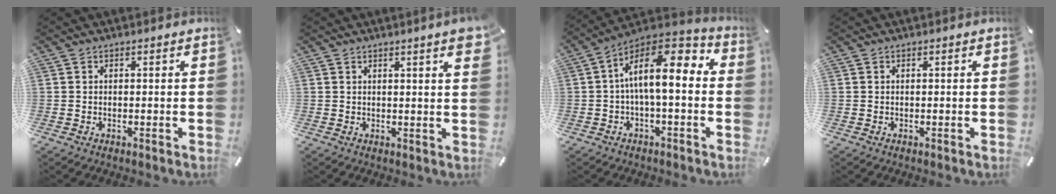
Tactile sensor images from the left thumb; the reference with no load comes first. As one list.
[{"total": 3.6, "force": [2.0, 0.4, 3.0], "torque": [-0.045, -0.009, 0.031]}, {"total": 13.8, "force": [1.4, 6.0, 12.4], "torque": [-0.216, -0.008, 0.025]}, {"total": 0.0}]